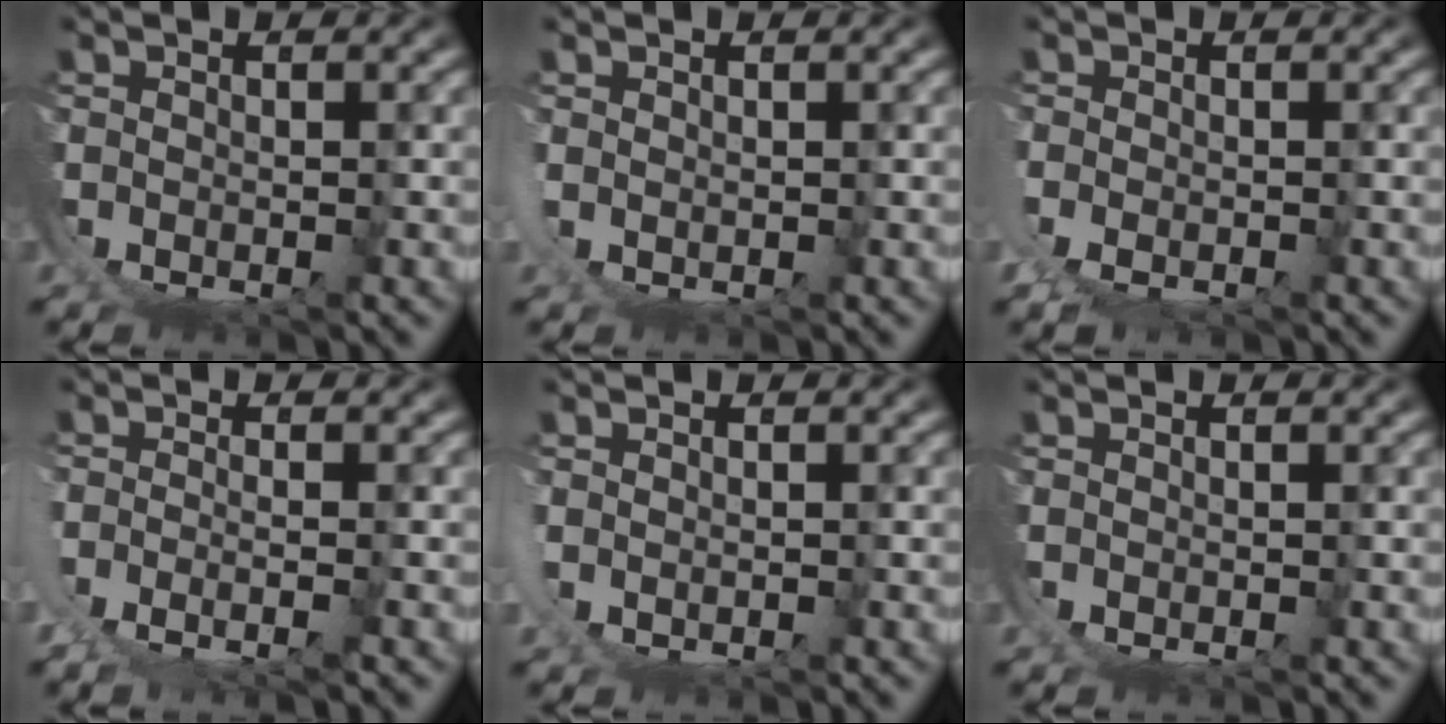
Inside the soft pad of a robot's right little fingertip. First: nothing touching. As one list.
[{"total": 1.7, "force": [1.5, -0.9, 0.1], "torque": [-0.009, 0.007, 0.027]}, {"total": 1.1, "force": [-0.1, 0.0, 1.1], "torque": [-0.017, -0.004, 0.003]}, {"total": 2.1, "force": [0.0, -1.8, 1.2], "torque": [-0.021, 0.004, 0.003]}, {"total": 1.7, "force": [1.3, -1.0, 0.1], "torque": [-0.006, 0.011, 0.023]}, {"total": 0.0}]